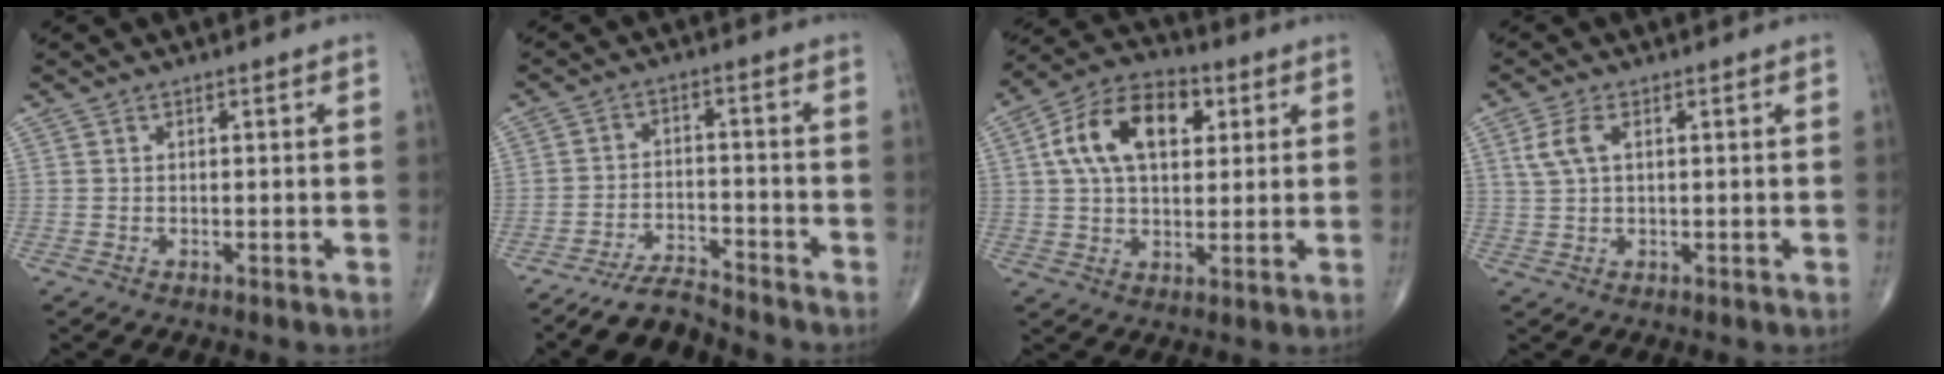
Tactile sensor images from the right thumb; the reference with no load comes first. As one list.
[{"total": 5.7, "force": [-5.6, 0.8, 0.7], "torque": [-0.017, 0.040, -0.101]}, {"total": 14.9, "force": [4.1, 9.0, 11.2], "torque": [-0.181, 0.014, 0.064]}, {"total": 4.1, "force": [1.3, 1.9, 3.4], "torque": [-0.084, 0.011, 0.027]}]